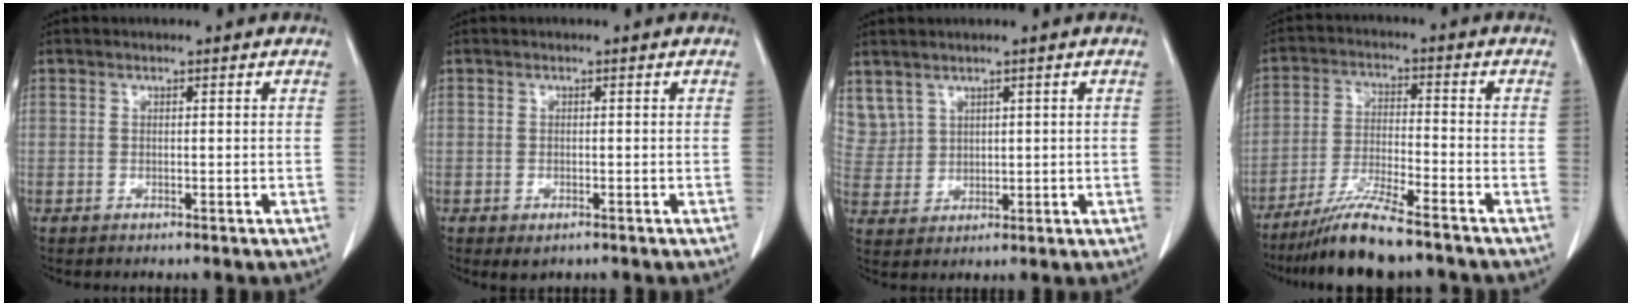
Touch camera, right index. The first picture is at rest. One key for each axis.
{"total": 1.4, "fx": -0.8, "fy": 0.8, "fz": 0.9, "tx": -0.014, "ty": 0.000, "tz": -0.004}
{"total": 6.1, "fx": 4.1, "fy": 4.5, "fz": 0.8, "tx": -0.025, "ty": 0.013, "tz": 0.098}
{"total": 9.4, "fx": -7.7, "fy": 0.2, "fz": 5.4, "tx": -0.100, "ty": -0.027, "tz": -0.140}